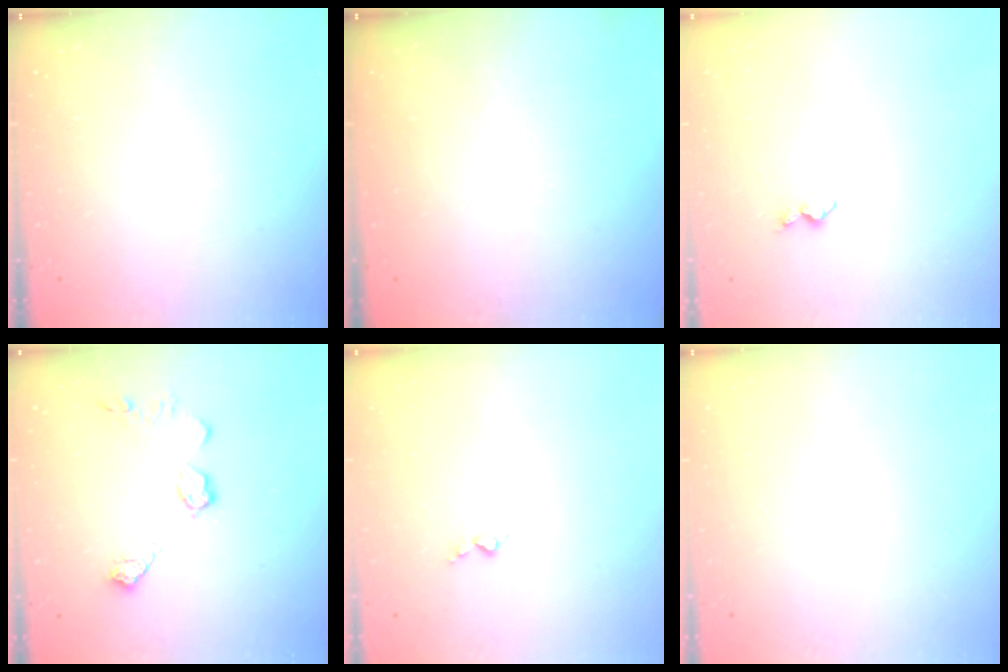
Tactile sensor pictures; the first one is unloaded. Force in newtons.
{"total": 0.0}
{"total": 3.8, "press": 3.8, "slide": 0.6}
{"total": 9.6, "press": 9.6, "slide": 0.4}
{"total": 4.3, "press": 4.2, "slide": 0.7}
{"total": 0.0}